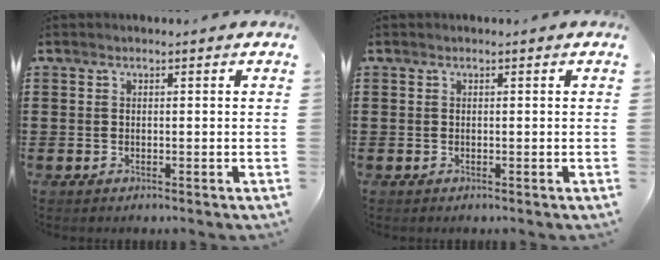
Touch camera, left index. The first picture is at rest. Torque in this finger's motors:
{"motor_torque": [0.00, 0.00, 0.00, 0.00]}